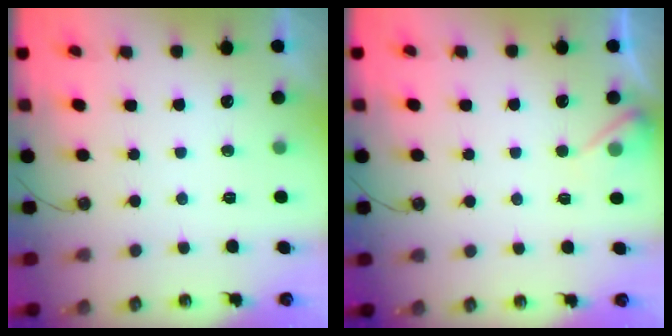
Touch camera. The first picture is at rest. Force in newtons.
{"total": 4.6, "press": 4.6, "slide": 0.7}